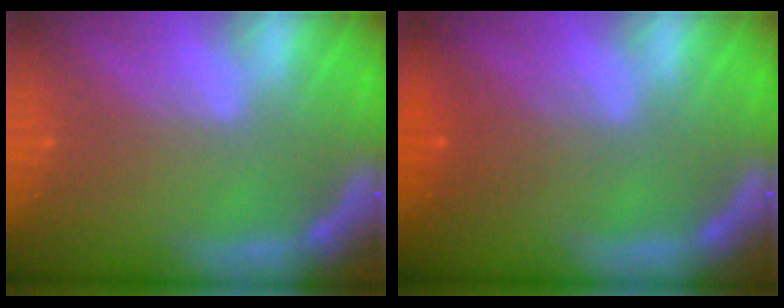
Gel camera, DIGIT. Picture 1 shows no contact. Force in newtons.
{"total": 2.4}